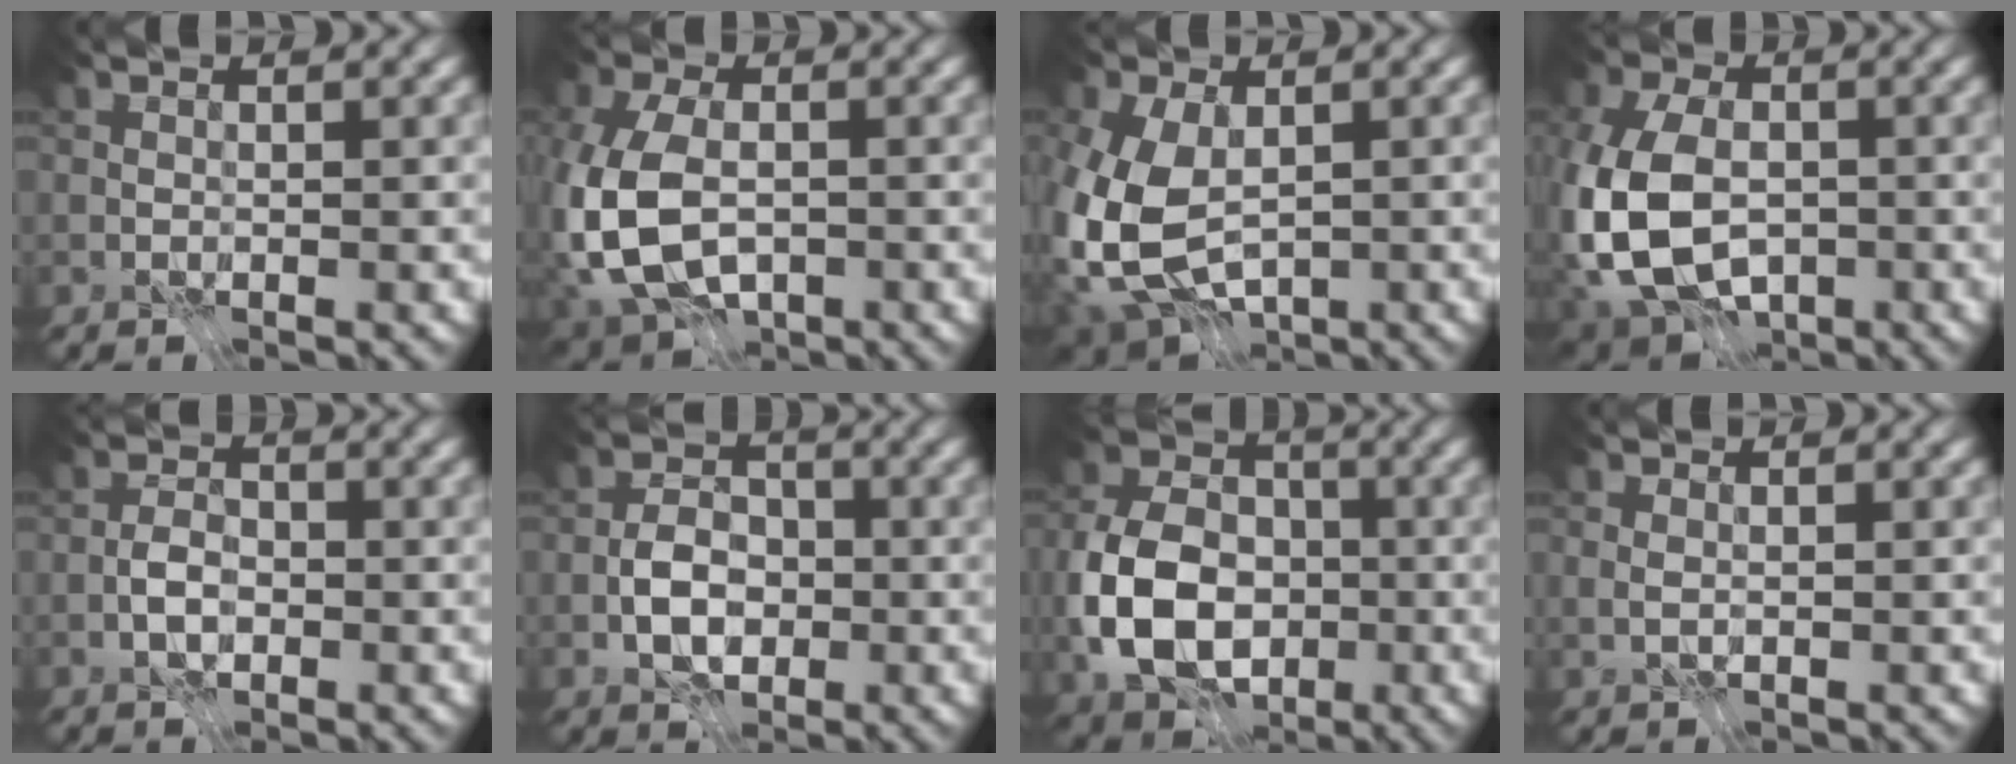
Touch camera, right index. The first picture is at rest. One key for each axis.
{"total": 10.1, "fx": -2.4, "fy": 6.5, "fz": 7.3, "tx": -0.176, "ty": -0.014, "tz": -0.055}
{"total": 10.6, "fx": -1.2, "fy": 6.9, "fz": 7.9, "tx": -0.198, "ty": -0.031, "tz": -0.010}
{"total": 11.4, "fx": -2.5, "fy": 7.7, "fz": 8.0, "tx": -0.191, "ty": -0.016, "tz": -0.058}
{"total": 2.5, "fx": -1.3, "fy": 1.3, "fz": 1.8, "tx": -0.026, "ty": 0.004, "tz": -0.030}
{"total": 4.2, "fx": -1.7, "fy": 2.6, "fz": 2.8, "tx": -0.041, "ty": 0.003, "tz": -0.038}
{"total": 9.8, "fx": -2.8, "fy": 7.0, "fz": 6.3, "tx": -0.131, "ty": -0.005, "tz": -0.063}
{"total": 0.6, "fx": 0.0, "fy": 0.1, "fz": 0.6, "tx": -0.014, "ty": -0.001, "tz": 0.003}